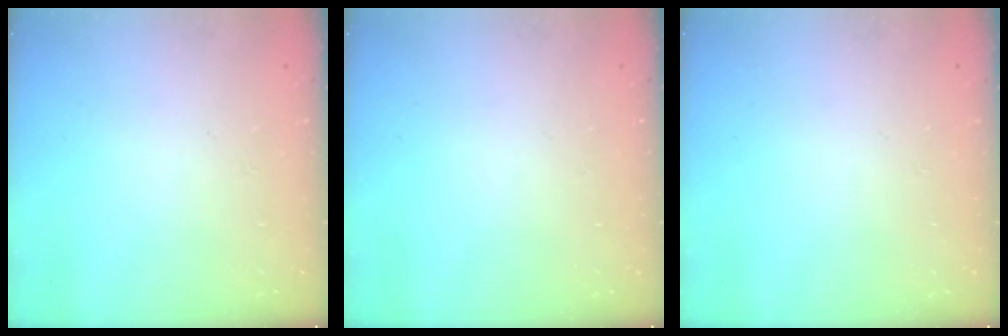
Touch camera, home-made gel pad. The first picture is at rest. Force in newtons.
{"total": 0.0}
{"total": 0.0}